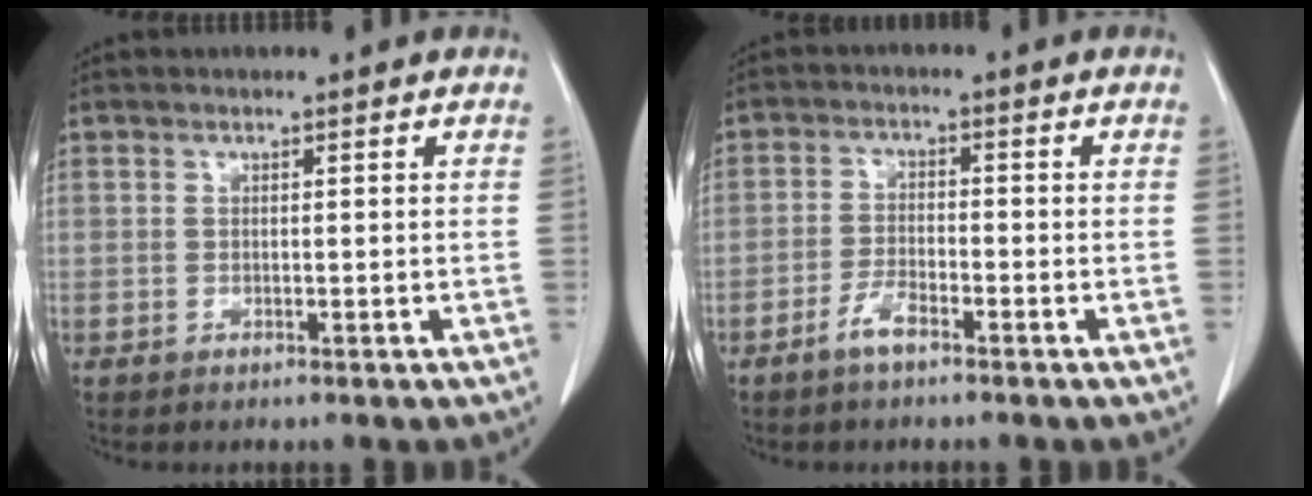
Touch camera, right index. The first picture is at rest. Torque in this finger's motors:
{"motor_torque": [-0.06, -0.19, -0.11, -0.03]}